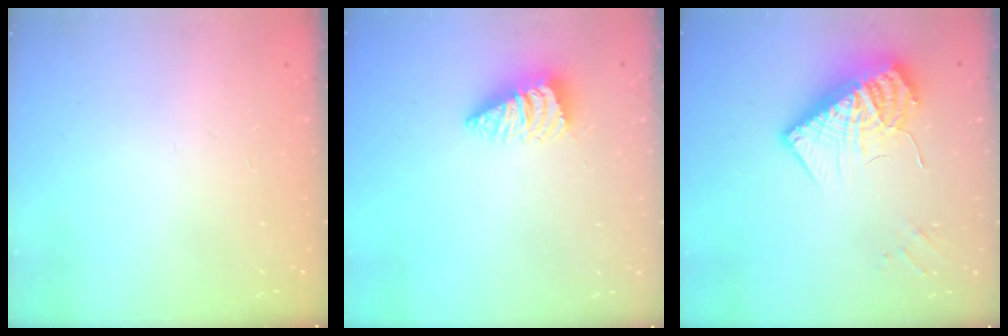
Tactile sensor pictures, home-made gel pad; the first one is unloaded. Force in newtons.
{"total": 3.0, "press": 2.9, "slide": 0.3}
{"total": 14.4, "press": 14.4, "slide": 1.1}